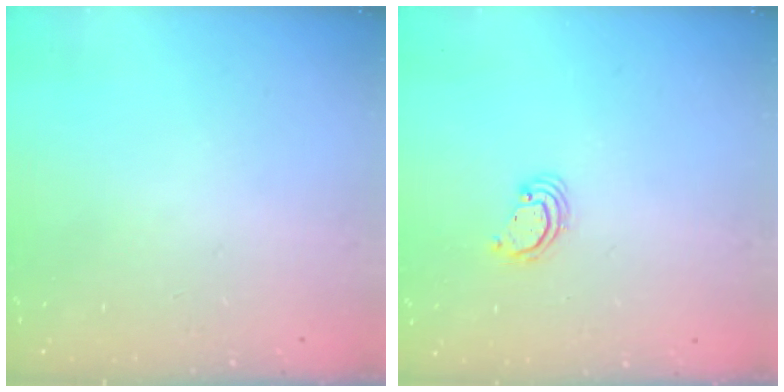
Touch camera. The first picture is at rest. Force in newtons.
{"total": 2.2, "press": 2.2, "slide": 0.1}